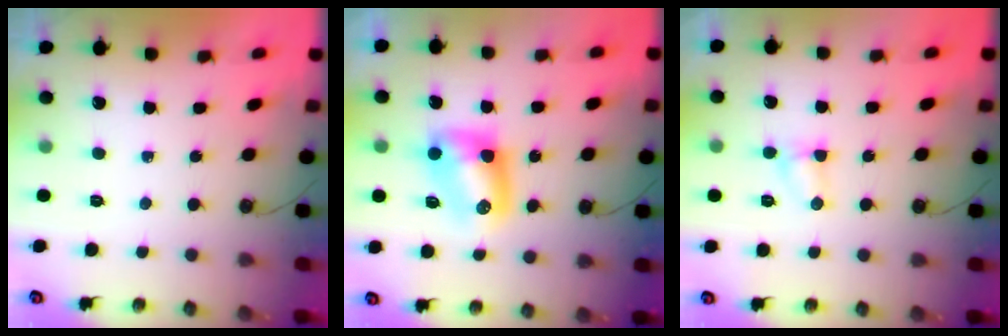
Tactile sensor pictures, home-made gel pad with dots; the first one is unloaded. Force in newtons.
{"total": 8.9, "press": 8.9, "slide": 0.3}
{"total": 3.7, "press": 3.6, "slide": 1.0}